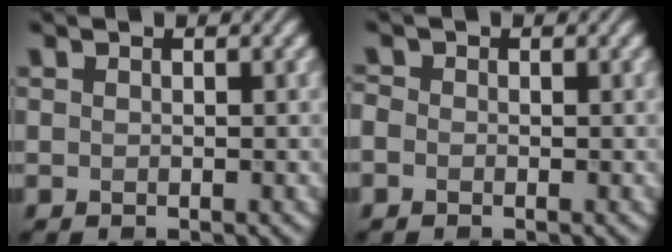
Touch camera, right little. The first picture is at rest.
{"total": 0.8, "force": [-0.4, 0.6, 0.3], "torque": [-0.005, -0.002, -0.010]}